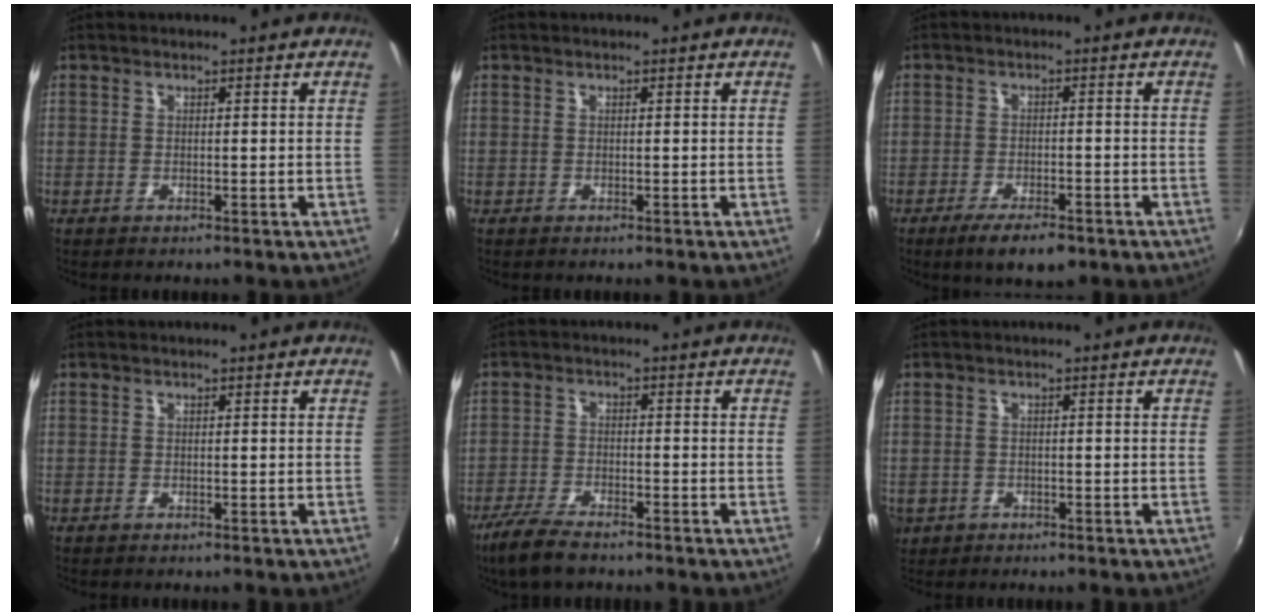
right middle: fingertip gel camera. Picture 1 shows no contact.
{"total": 0.0}
{"total": 7.1, "force": [-4.9, 2.2, 4.6], "torque": [-0.099, -0.017, -0.080]}
{"total": 0.0}
{"total": 7.4, "force": [-5.9, 1.8, 4.1], "torque": [-0.112, -0.022, -0.112]}
{"total": 4.8, "force": [-1.7, 4.1, 1.9], "torque": [-0.051, -0.006, -0.023]}